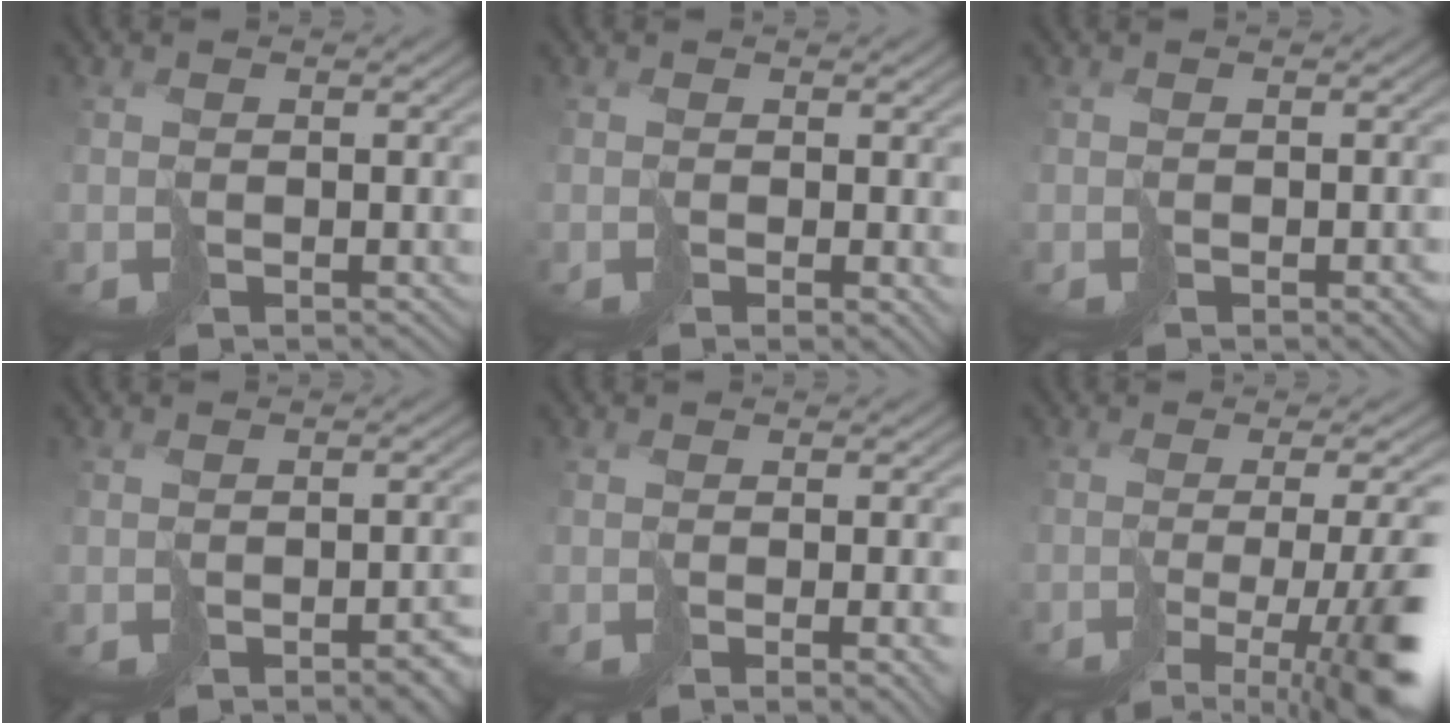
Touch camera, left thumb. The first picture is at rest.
{"total": 1.8, "force": [-0.2, 0.3, 1.7], "torque": [-0.030, -0.003, -0.005]}
{"total": 2.7, "force": [-1.3, 0.8, 2.2], "torque": [-0.033, -0.002, -0.016]}
{"total": 4.1, "force": [-2.4, 1.3, 3.1], "torque": [-0.037, -0.004, -0.032]}
{"total": 3.8, "force": [-1.2, 1.0, 3.5], "torque": [-0.042, -0.007, -0.015]}
{"total": 12.0, "force": [-5.4, 3.3, 10.2], "torque": [-0.144, -0.015, -0.076]}